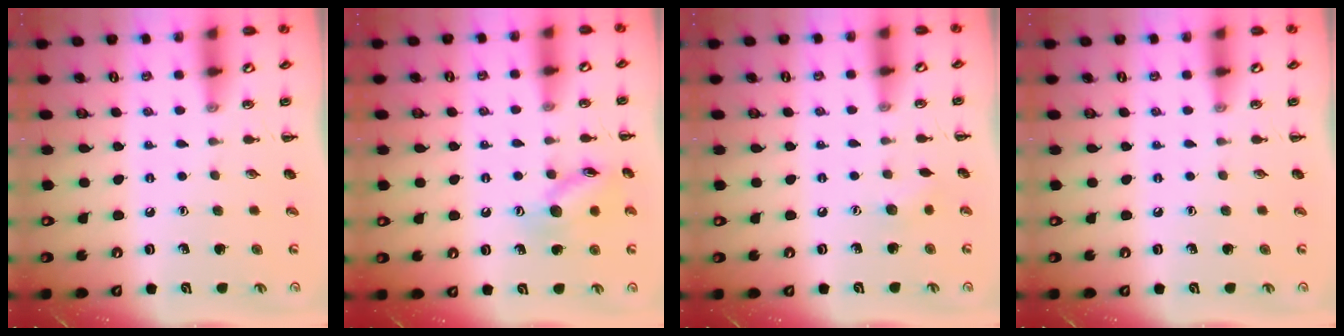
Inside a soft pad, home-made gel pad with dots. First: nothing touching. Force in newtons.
{"total": 11.0, "press": 11.0, "slide": 0.5}
{"total": 4.7, "press": 4.5, "slide": 1.3}
{"total": 0.0}